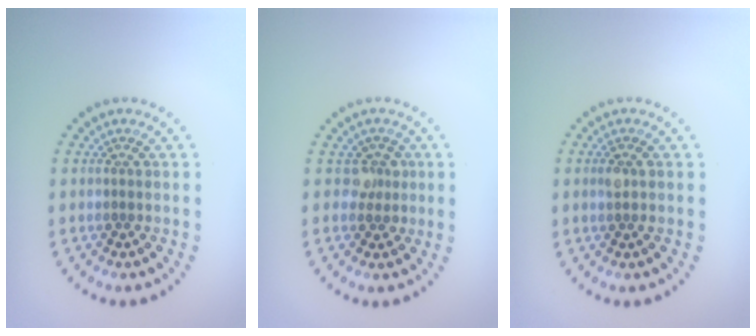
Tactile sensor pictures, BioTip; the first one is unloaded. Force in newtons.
{"total": 1.8, "press": 1.4, "slide": 1.2}
{"total": 1.0, "press": 0.9, "slide": 0.4}